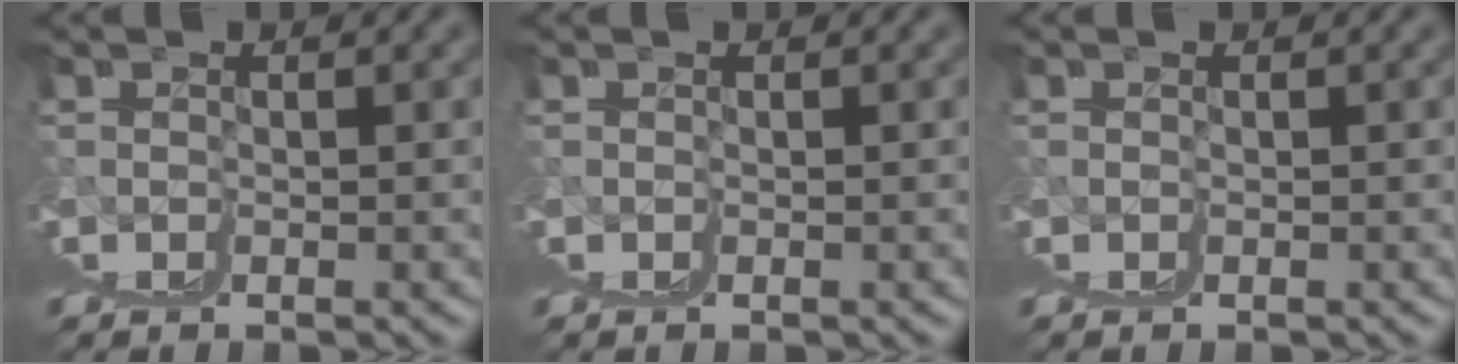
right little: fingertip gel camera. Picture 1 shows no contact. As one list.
[{"total": 0.0}, {"total": 0.0}]